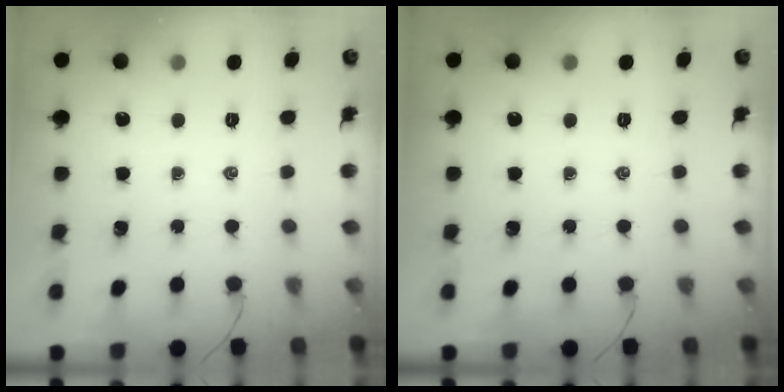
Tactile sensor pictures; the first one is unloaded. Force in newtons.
{"total": 0.0}